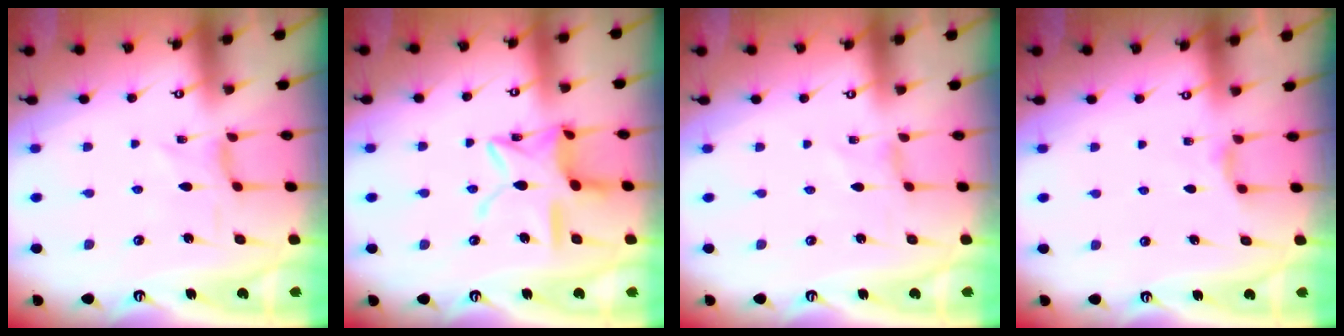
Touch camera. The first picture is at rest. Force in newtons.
{"total": 12.8, "press": 12.7, "slide": 1.0}
{"total": 0.5, "press": 0.5, "slide": 0.2}
{"total": 3.5, "press": 3.4, "slide": 0.5}